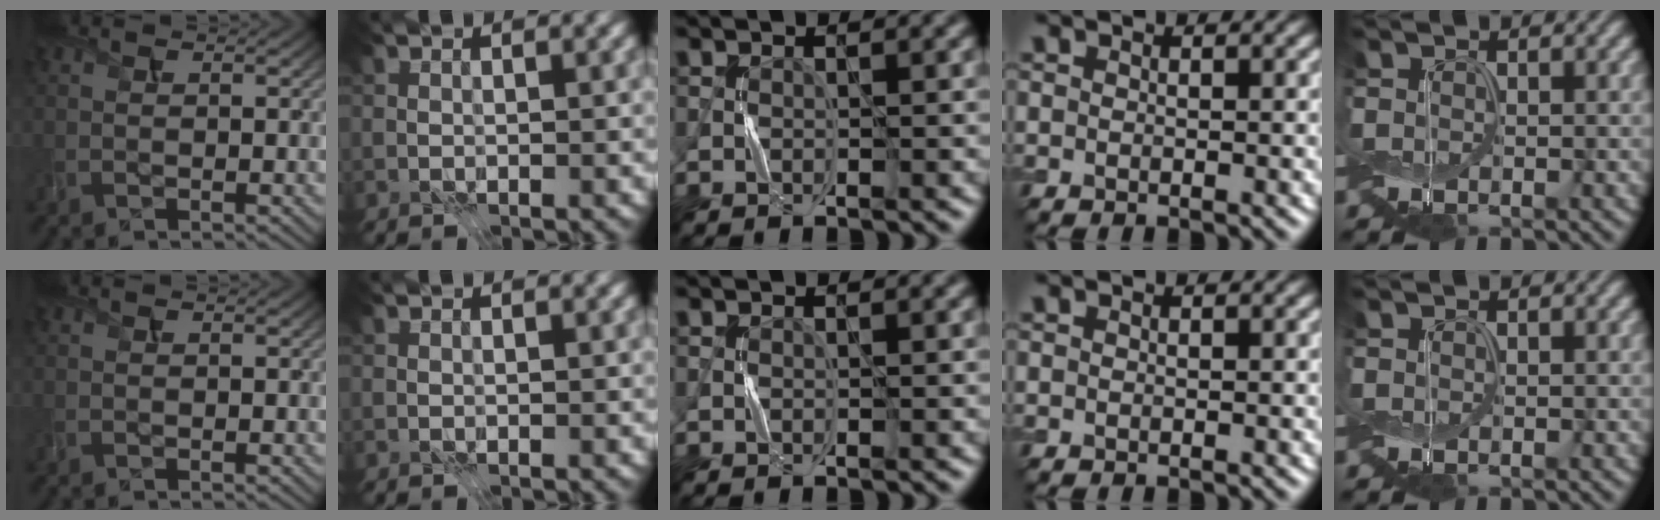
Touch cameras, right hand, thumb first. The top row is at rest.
{}